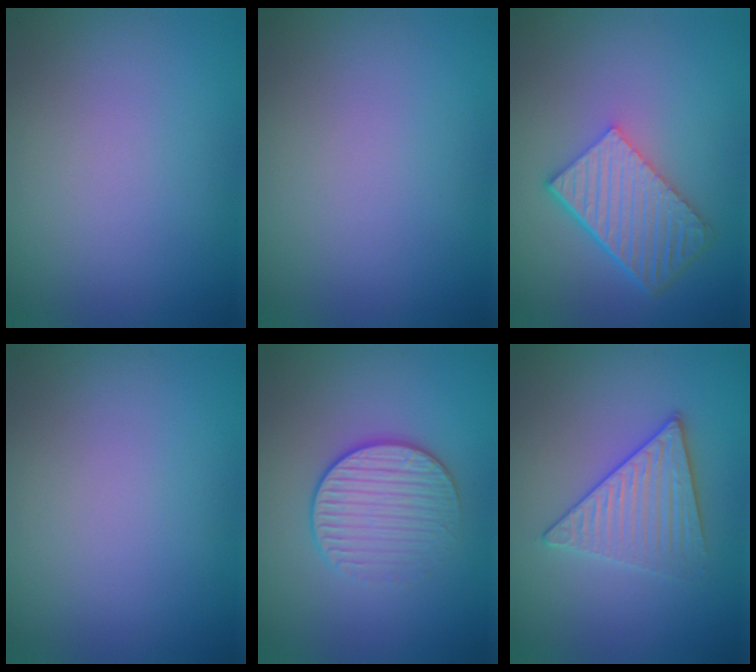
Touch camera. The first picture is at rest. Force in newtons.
{"total": 0.0}
{"total": 6.0, "press": 4.2, "slide": 4.3}
{"total": 0.0}
{"total": 3.2, "press": 2.9, "slide": 1.4}
{"total": 3.6, "press": 3.4, "slide": 1.3}